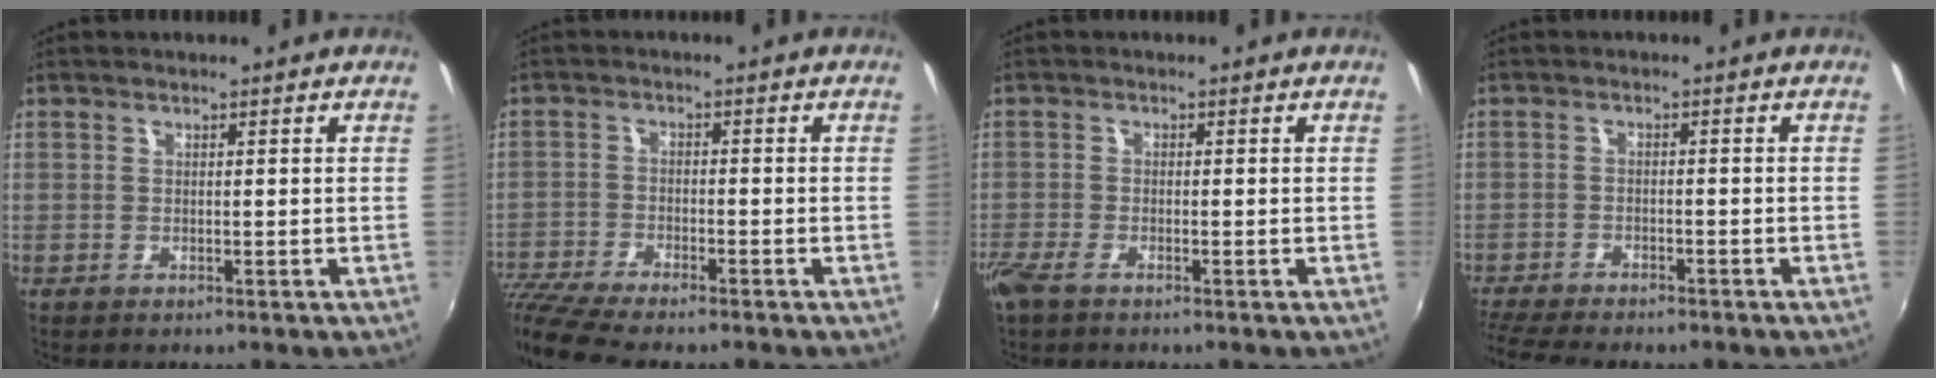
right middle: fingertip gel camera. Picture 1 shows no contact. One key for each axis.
{"total": 10.3, "fx": -9.0, "fy": 1.5, "fz": 4.7, "tx": -0.121, "ty": -0.031, "tz": -0.166}
{"total": 3.6, "fx": -2.6, "fy": 1.1, "fz": 2.1, "tx": -0.055, "ty": -0.011, "tz": -0.055}
{"total": 9.9, "fx": -8.7, "fy": 2.0, "fz": 4.3, "tx": -0.110, "ty": -0.032, "tz": -0.142}